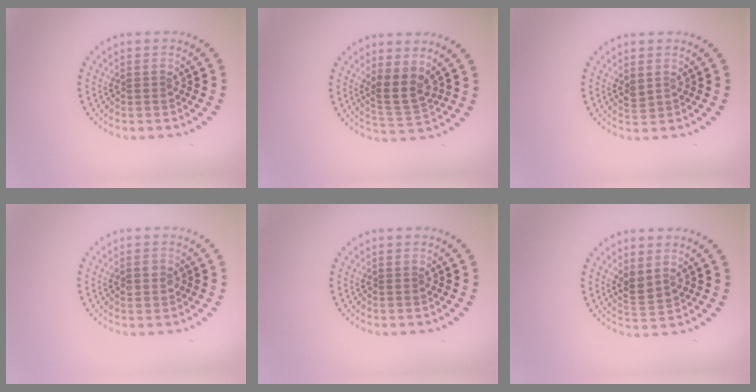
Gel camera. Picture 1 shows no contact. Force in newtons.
{"total": 3.1, "press": 2.6, "slide": 1.7}
{"total": 1.1, "press": 1.0, "slide": 0.3}
{"total": 1.8, "press": 1.8, "slide": 0.1}
{"total": 0.0}
{"total": 2.0, "press": 1.7, "slide": 1.1}